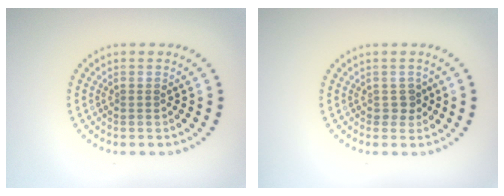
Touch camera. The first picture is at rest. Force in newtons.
{"total": 1.3, "press": 1.1, "slide": 0.7}